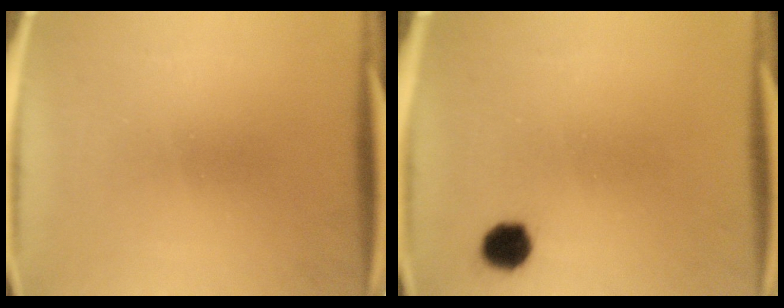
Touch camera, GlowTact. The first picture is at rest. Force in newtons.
{"total": 4.3}